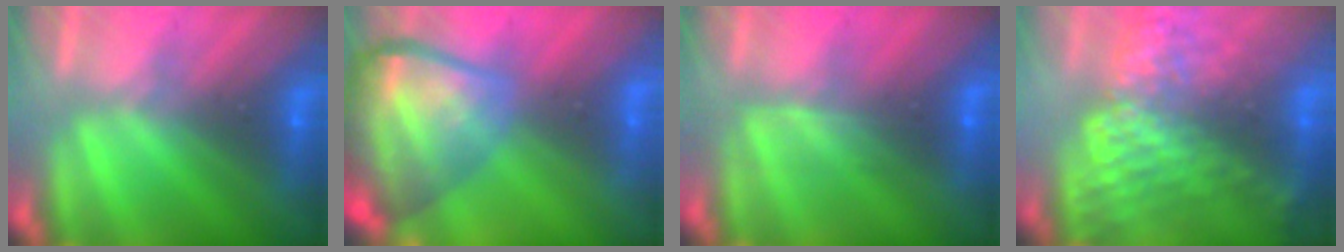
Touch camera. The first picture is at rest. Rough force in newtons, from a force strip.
{"total": 7.5}
{"total": 2.4}
{"total": 9.7}